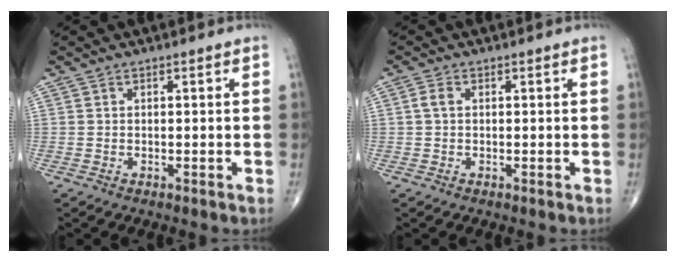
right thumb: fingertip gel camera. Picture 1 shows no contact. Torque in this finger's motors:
{"motor_torque": [-0.15, 0.10, 0.16, 0.00, 0.01]}